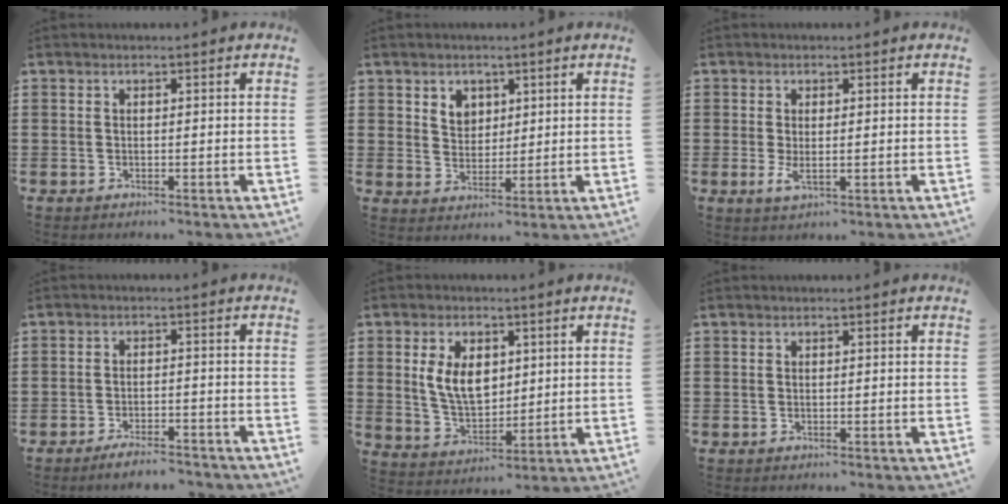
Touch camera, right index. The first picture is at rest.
{"total": 3.7, "force": [2.2, 2.8, 0.8], "torque": [-0.027, 0.011, 0.041]}
{"total": 2.2, "force": [0.0, 0.9, 2.1], "torque": [-0.046, -0.002, -0.002]}
{"total": 3.3, "force": [-3.2, 0.3, 1.0], "torque": [-0.018, 0.002, -0.063]}
{"total": 7.5, "force": [1.7, 4.8, 5.6], "torque": [-0.127, 0.006, 0.025]}
{"total": 0.0}